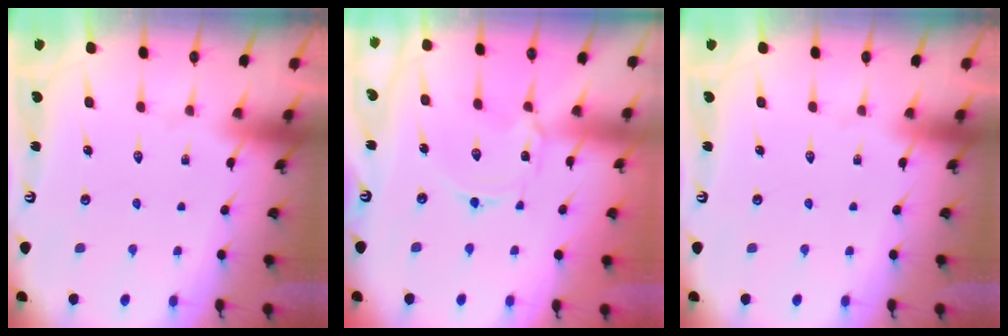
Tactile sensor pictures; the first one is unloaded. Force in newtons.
{"total": 1.7, "press": 1.7, "slide": 0.3}
{"total": 0.0}